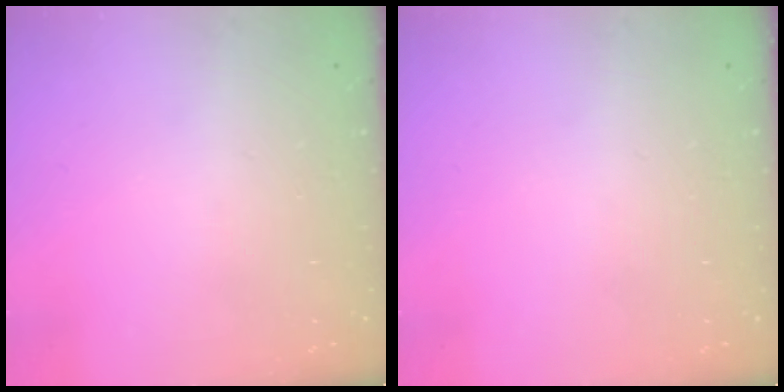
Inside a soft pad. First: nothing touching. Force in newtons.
{"total": 0.0}